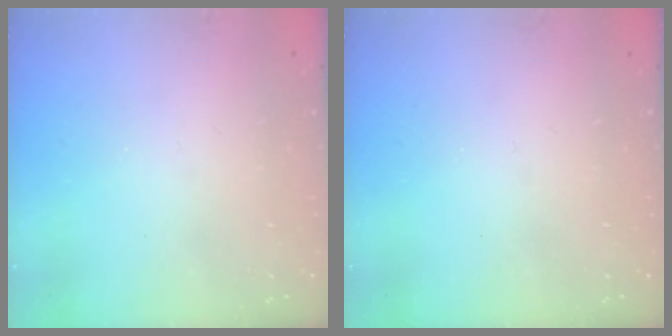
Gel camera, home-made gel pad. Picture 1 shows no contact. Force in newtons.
{"total": 0.0}